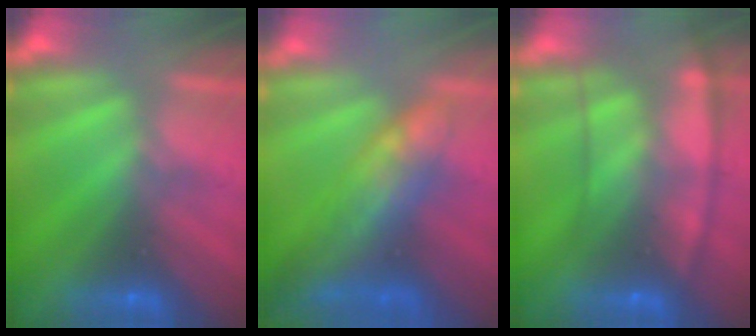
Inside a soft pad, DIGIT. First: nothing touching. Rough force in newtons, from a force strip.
{"total": 6.8}
{"total": 5.8}